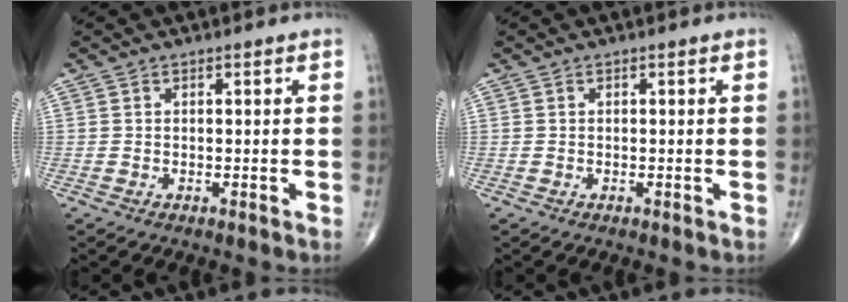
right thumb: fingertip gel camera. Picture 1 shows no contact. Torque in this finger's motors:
{"motor_torque": [-0.10, 0.11, 0.00, 0.00, 0.00]}